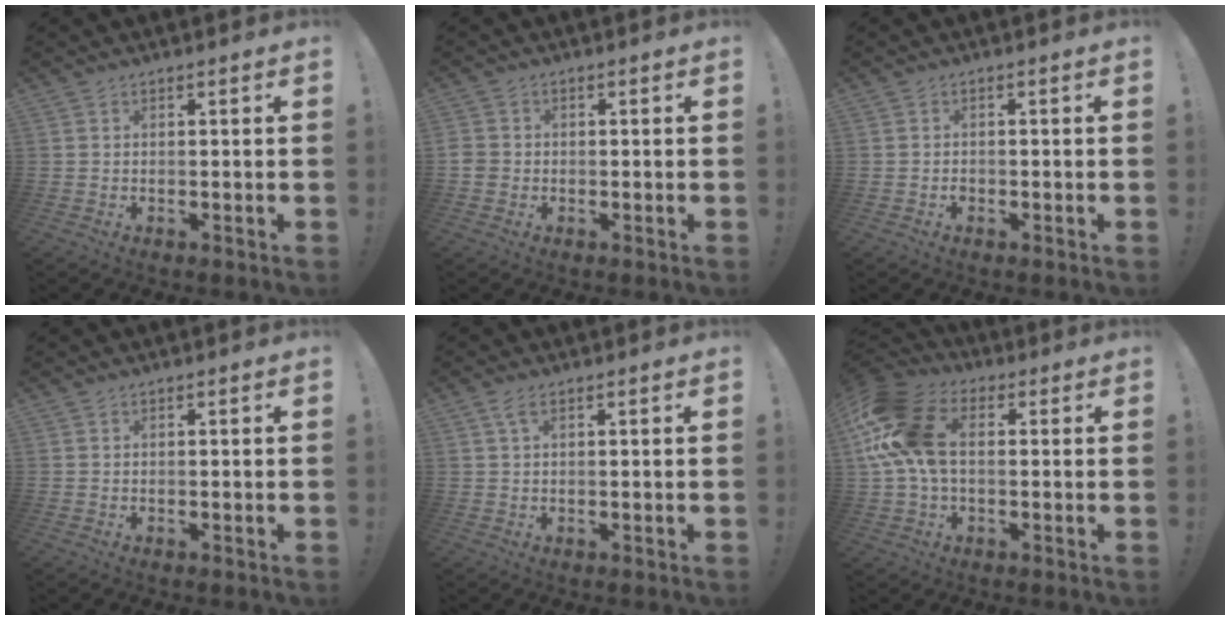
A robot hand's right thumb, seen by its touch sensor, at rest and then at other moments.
{"total": 2.8, "force": [-1.0, 2.4, 1.0], "torque": [-0.026, 0.007, -0.017]}
{"total": 0.9, "force": [-0.7, 0.5, 0.3], "torque": [0.002, -0.005, -0.014]}
{"total": 0.0}
{"total": 2.6, "force": [1.1, 1.0, 2.1], "torque": [-0.036, -0.001, 0.018]}
{"total": 16.9, "force": [2.9, 10.5, 12.9], "torque": [-0.263, 0.010, 0.056]}